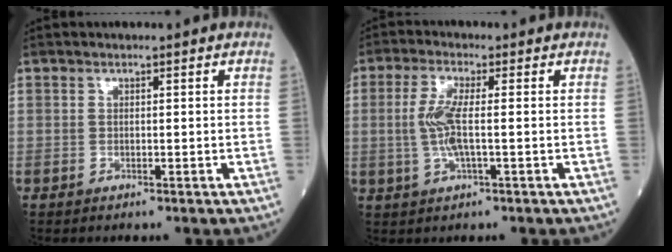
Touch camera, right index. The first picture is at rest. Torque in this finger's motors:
{"motor_torque": [0.13, -0.02, 0.13, 0.07]}